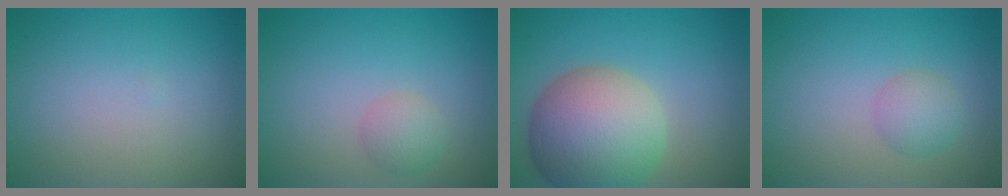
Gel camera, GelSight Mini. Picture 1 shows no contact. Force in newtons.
{"total": 1.8, "press": 1.8, "slide": 0.1}
{"total": 10.5, "press": 10.4, "slide": 0.7}
{"total": 2.1, "press": 2.1, "slide": 0.1}